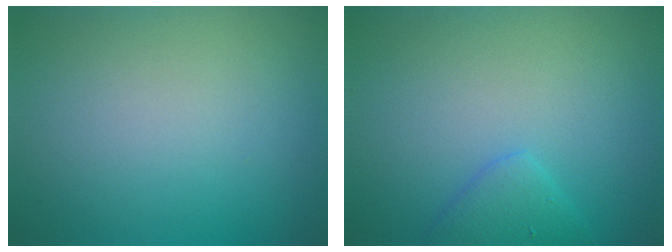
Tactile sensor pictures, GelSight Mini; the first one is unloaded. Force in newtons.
{"total": 2.2, "press": 2.2, "slide": 0.2}